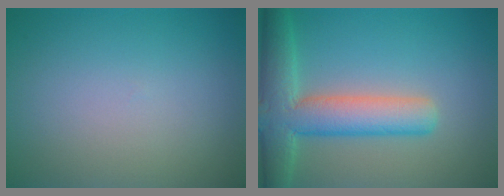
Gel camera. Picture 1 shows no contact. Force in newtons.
{"total": 7.1, "press": 7.1, "slide": 0.4}